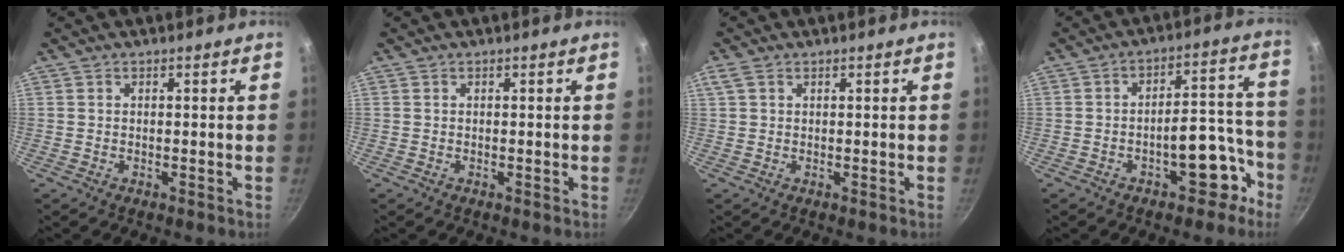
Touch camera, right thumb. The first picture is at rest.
{"total": 0.0}
{"total": 1.8, "force": [0.9, 1.0, 1.2], "torque": [-0.027, 0.006, 0.023]}
{"total": 10.5, "force": [-5.3, 5.4, 7.2], "torque": [-0.039, 0.076, -0.062]}